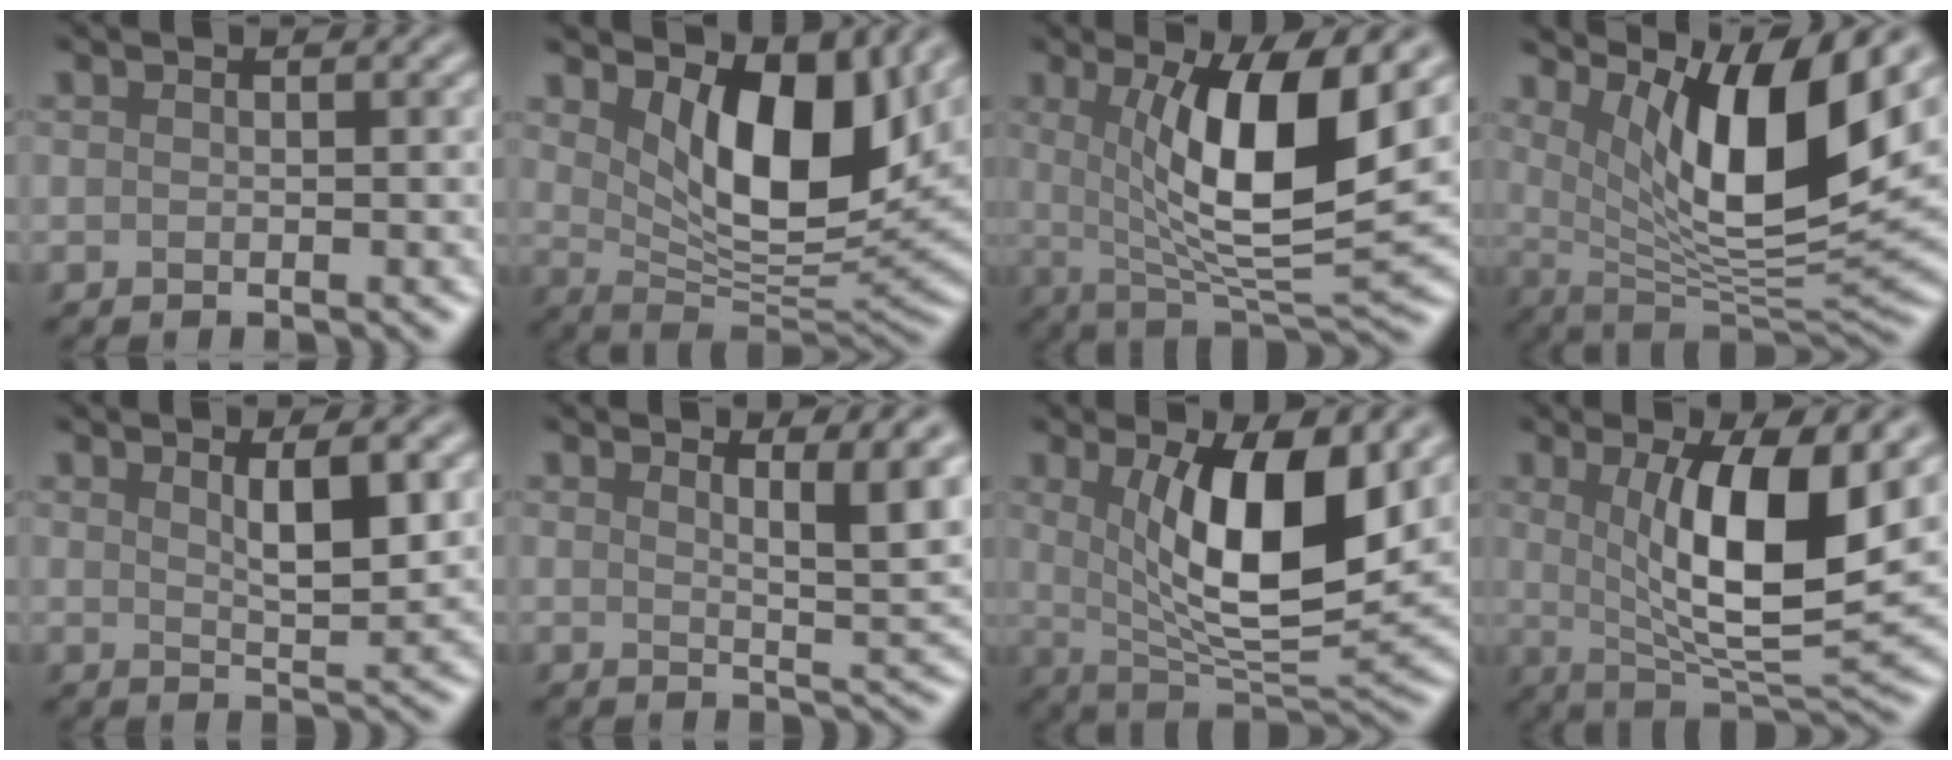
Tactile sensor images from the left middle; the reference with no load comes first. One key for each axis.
{"total": 9.3, "fx": 3.4, "fy": 4.3, "fz": 7.5, "tx": -0.123, "ty": -0.020, "tz": 0.055}
{"total": 10.5, "fx": 2.2, "fy": 2.8, "fz": 9.9, "tx": -0.155, "ty": -0.014, "tz": 0.045}
{"total": 11.0, "fx": 4.6, "fy": 2.9, "fz": 9.5, "tx": -0.150, "ty": -0.016, "tz": 0.088}
{"total": 3.7, "fx": 1.5, "fy": 1.0, "fz": 3.3, "tx": -0.050, "ty": -0.003, "tz": 0.027}
{"total": 4.8, "fx": 2.4, "fy": 1.1, "fz": 4.0, "tx": -0.044, "ty": -0.006, "tz": 0.035}
{"total": 9.7, "fx": 2.2, "fy": 3.1, "fz": 9.0, "tx": -0.146, "ty": -0.018, "tz": 0.045}
{"total": 10.2, "fx": 1.9, "fy": 2.9, "fz": 9.6, "tx": -0.148, "ty": -0.013, "tz": 0.039}